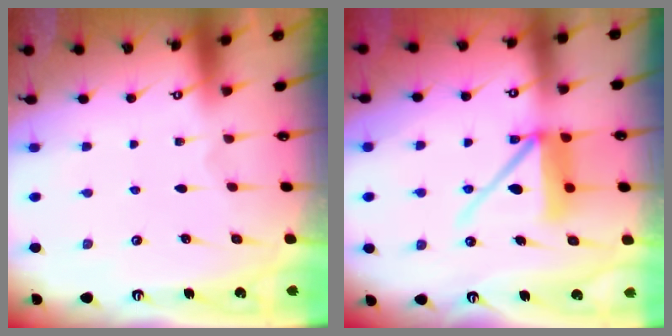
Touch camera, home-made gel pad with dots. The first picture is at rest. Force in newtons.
{"total": 12.0, "press": 11.9, "slide": 1.3}